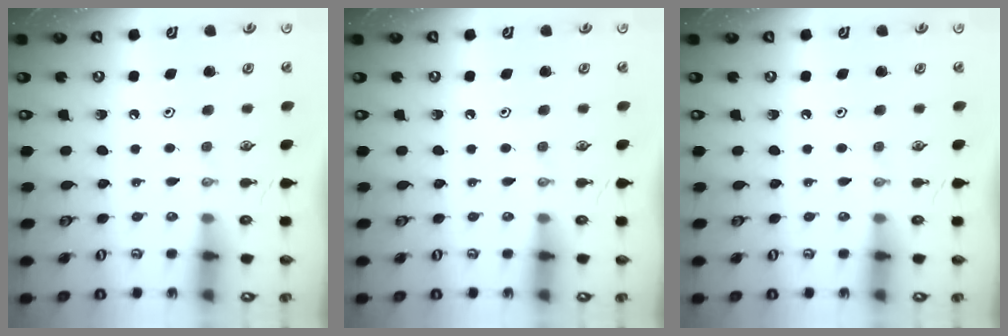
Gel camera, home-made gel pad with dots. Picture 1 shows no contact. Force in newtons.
{"total": 0.0}
{"total": 0.0}